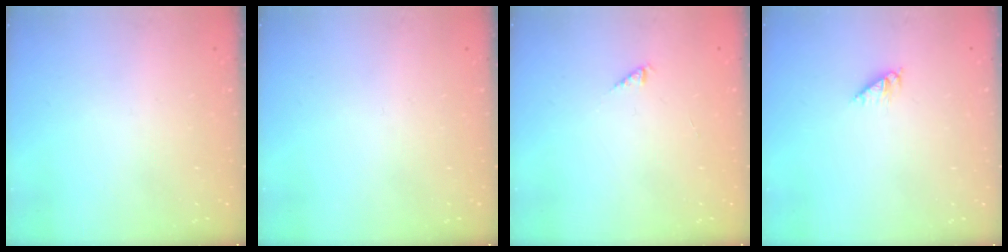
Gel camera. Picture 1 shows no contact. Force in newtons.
{"total": 0.0}
{"total": 0.0}
{"total": 3.2, "press": 3.2, "slide": 0.4}